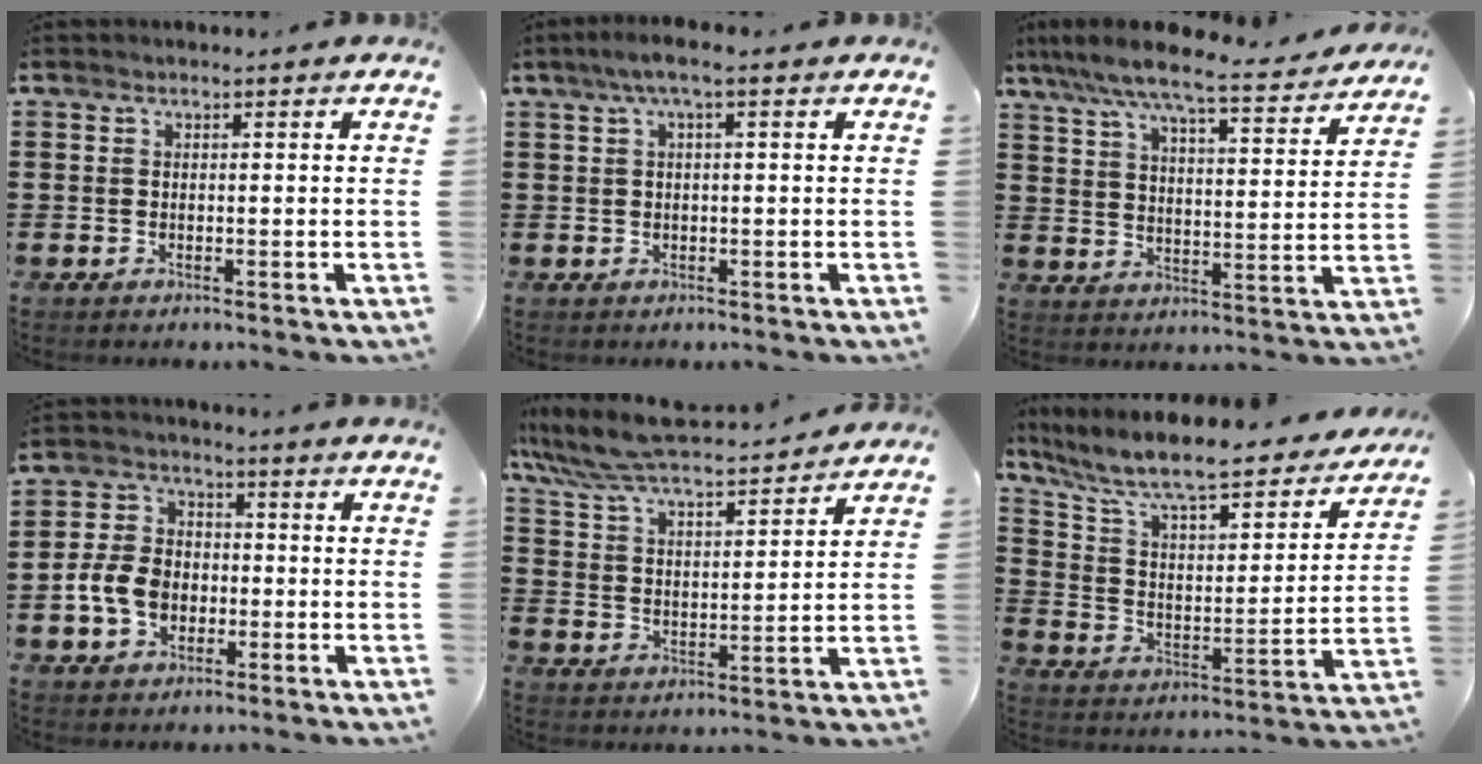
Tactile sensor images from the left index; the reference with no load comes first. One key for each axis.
{"total": 2.6, "fx": 0.6, "fy": 0.2, "fz": 2.6, "tx": -0.047, "ty": 0.002, "tz": 0.010}
{"total": 7.1, "fx": 6.3, "fy": 0.1, "fz": 3.3, "tx": -0.090, "ty": -0.041, "tz": 0.103}
{"total": 7.0, "fx": -1.9, "fy": 5.3, "fz": 4.2, "tx": -0.106, "ty": 0.007, "tz": -0.041}
{"total": 7.0, "fx": 6.5, "fy": 0.1, "fz": 2.5, "tx": -0.077, "ty": -0.043, "tz": 0.107}
{"total": 8.5, "fx": 7.2, "fy": 1.0, "fz": 4.4, "tx": -0.118, "ty": -0.057, "tz": 0.117}